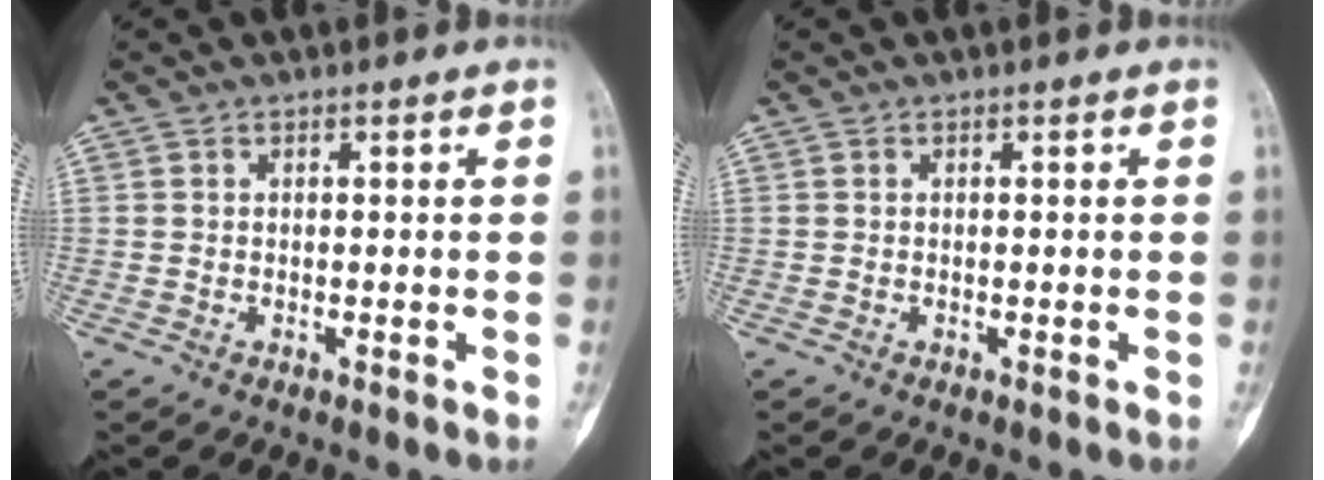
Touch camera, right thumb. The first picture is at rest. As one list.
[{"total": 0.0}]